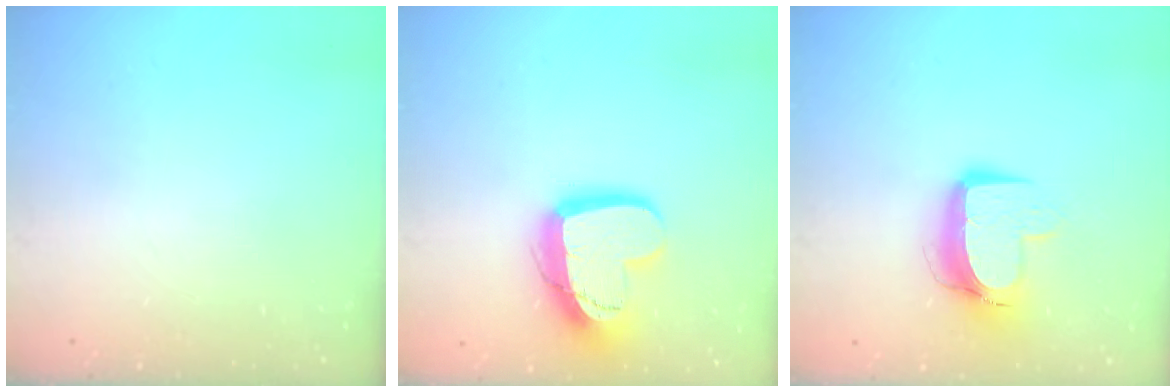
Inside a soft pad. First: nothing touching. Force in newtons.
{"total": 16.2, "press": 16.1, "slide": 1.3}
{"total": 11.0, "press": 10.9, "slide": 1.1}